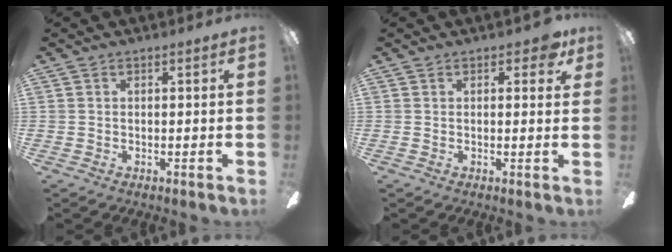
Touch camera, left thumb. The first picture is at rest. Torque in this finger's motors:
{"motor_torque": [0.38, 0.37, 0.25, -0.12, 0.00]}